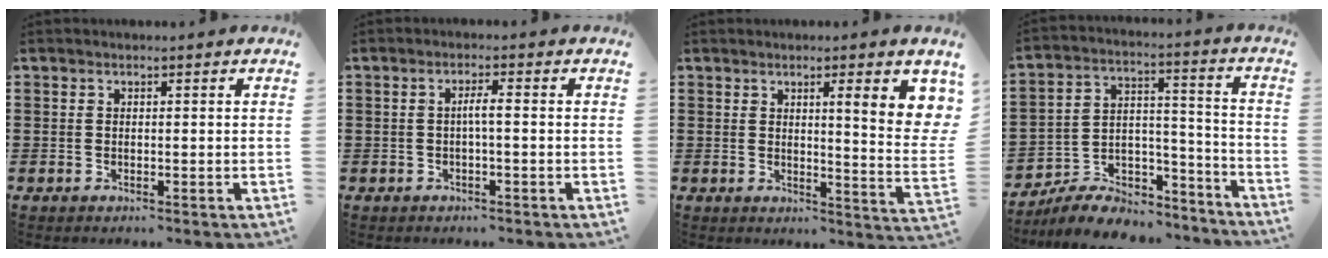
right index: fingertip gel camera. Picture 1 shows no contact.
{"total": 2.1, "force": [-0.4, 0.1, 2.1], "torque": [-0.040, 0.001, -0.009]}
{"total": 7.8, "force": [3.4, 0.9, 7.0], "torque": [-0.113, -0.018, 0.051]}
{"total": 7.1, "force": [-6.1, 3.2, 1.7], "torque": [-0.040, 0.014, -0.118]}